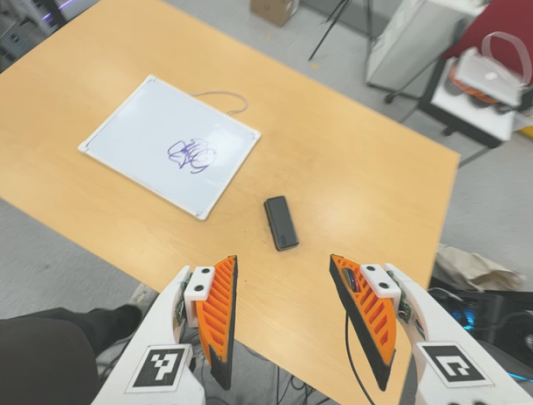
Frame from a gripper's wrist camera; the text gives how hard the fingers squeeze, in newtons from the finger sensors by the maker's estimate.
{"total": 0.0}